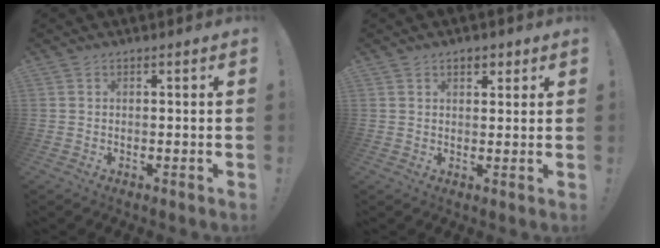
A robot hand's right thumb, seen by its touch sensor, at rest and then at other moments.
{"total": 3.0, "force": [1.6, 2.0, 1.5], "torque": [-0.016, -0.002, 0.026]}